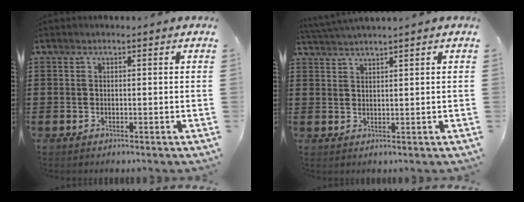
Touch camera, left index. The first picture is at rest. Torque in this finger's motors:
{"motor_torque": [1.04, -1.10, 0.15, 0.10]}